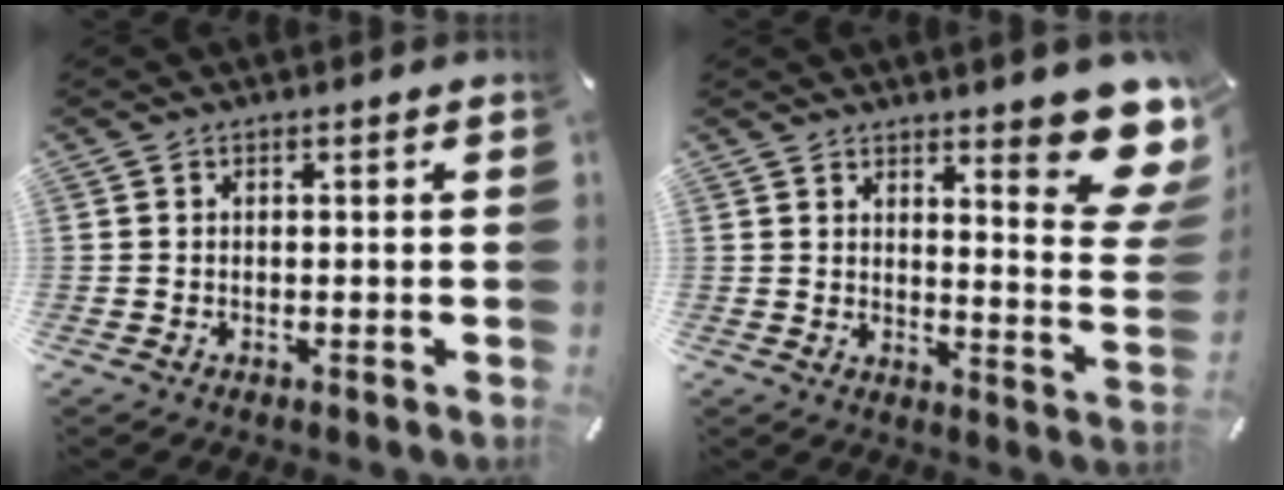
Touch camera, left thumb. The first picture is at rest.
{"total": 13.6, "force": [9.2, 3.5, 9.4], "torque": [-0.115, -0.079, 0.155]}